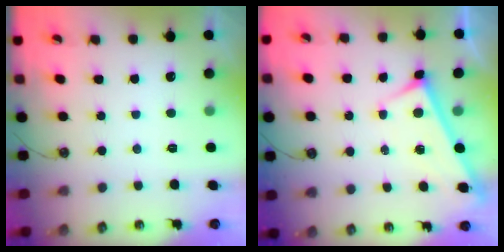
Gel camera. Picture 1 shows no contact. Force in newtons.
{"total": 3.1, "press": 3.1, "slide": 0.3}